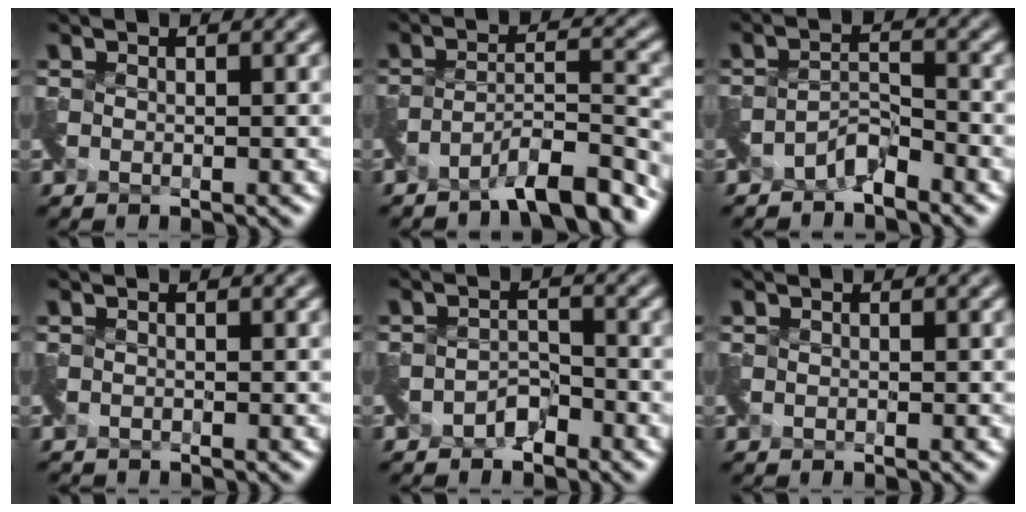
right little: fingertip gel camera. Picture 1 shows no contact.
{"total": 5.8, "force": [-4.8, 0.8, 3.1], "torque": [-0.045, 0.002, -0.081]}
{"total": 2.0, "force": [-1.9, 0.0, 0.5], "torque": [-0.011, 0.005, -0.038]}
{"total": 0.8, "force": [-0.8, -0.1, -0.3], "torque": [0.002, -0.012, -0.019]}
{"total": 1.5, "force": [-1.4, 0.5, 0.2], "torque": [-0.008, 0.003, -0.025]}
{"total": 0.0}